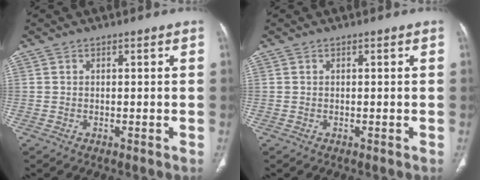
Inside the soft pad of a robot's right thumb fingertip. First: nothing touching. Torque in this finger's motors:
{"motor_torque": [-0.11, 0.11, -0.11, -0.05, 0.00]}